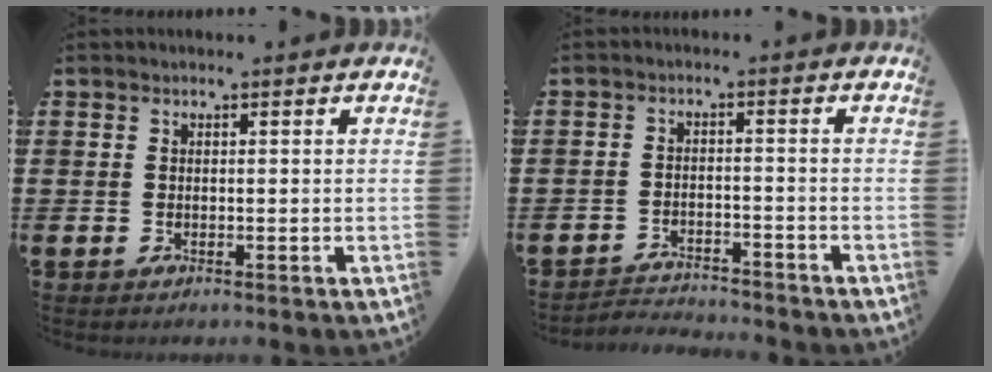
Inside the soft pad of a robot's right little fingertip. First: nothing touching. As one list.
[{"total": 2.7, "force": [-2.7, 0.1, -0.2], "torque": [-0.004, 0.002, -0.059]}]